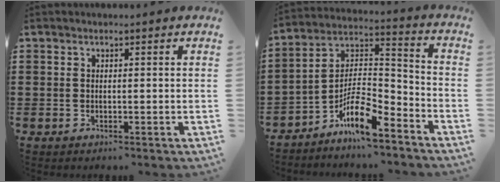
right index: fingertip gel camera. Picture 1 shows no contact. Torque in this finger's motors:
{"motor_torque": [0.88, -1.02, 0.52, 0.12]}